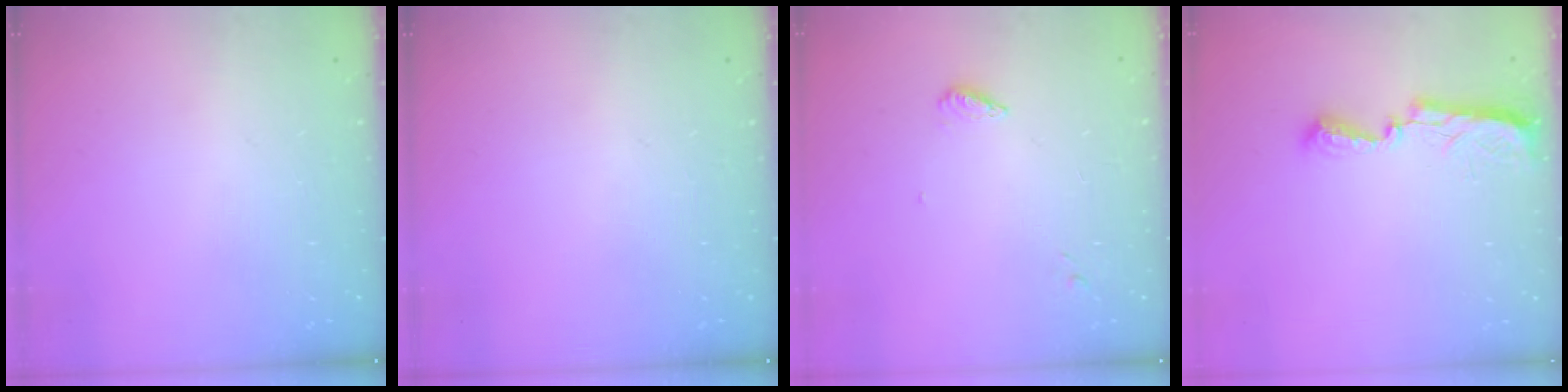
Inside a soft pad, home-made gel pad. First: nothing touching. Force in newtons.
{"total": 0.0}
{"total": 3.9, "press": 3.9, "slide": 0.5}
{"total": 7.7, "press": 7.6, "slide": 0.7}